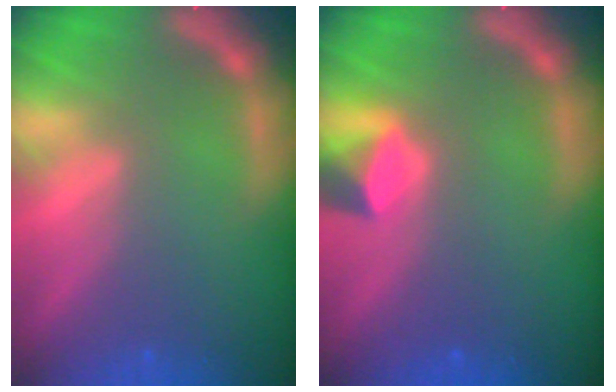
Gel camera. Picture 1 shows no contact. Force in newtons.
{"total": 2.4}